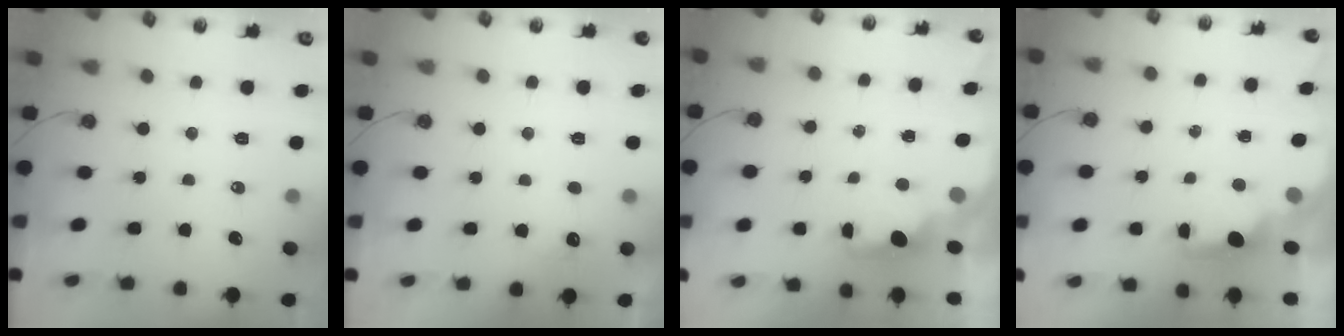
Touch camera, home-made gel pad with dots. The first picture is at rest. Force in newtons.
{"total": 4.4, "press": 4.2, "slide": 1.1}
{"total": 1.9, "press": 1.7, "slide": 0.8}
{"total": 2.1, "press": 1.9, "slide": 0.8}